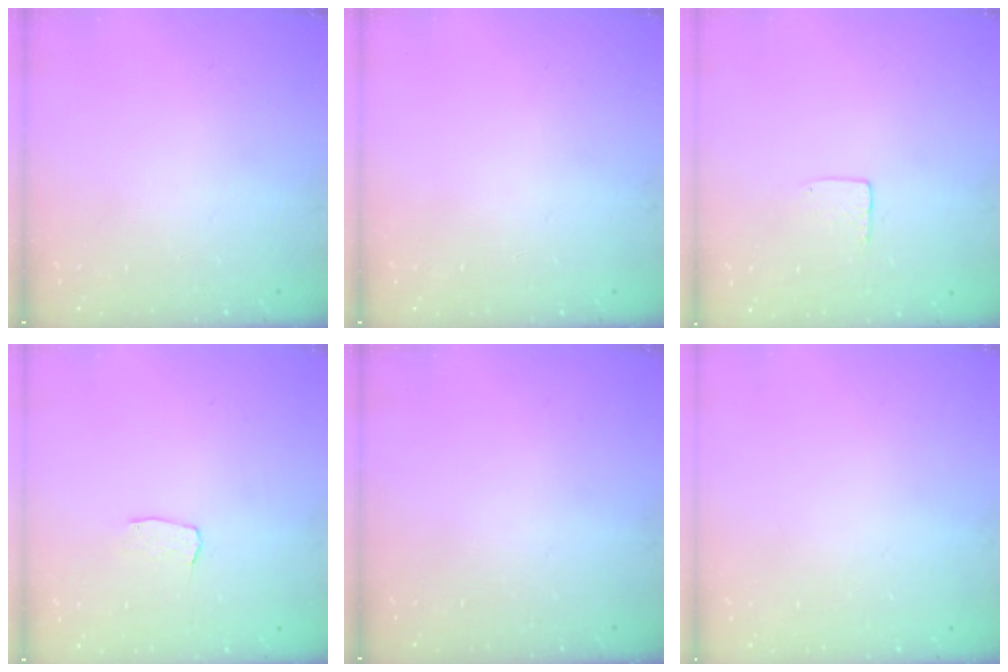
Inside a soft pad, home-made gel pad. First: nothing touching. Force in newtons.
{"total": 0.0}
{"total": 3.9, "press": 3.9, "slide": 0.3}
{"total": 3.0, "press": 3.0, "slide": 0.2}
{"total": 0.0}
{"total": 0.0}